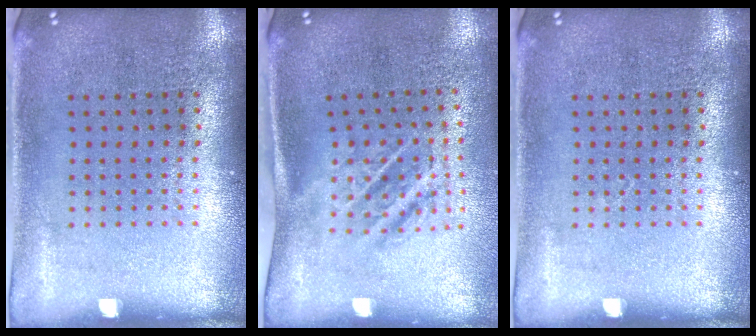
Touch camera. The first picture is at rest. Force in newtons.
{"total": 1.8, "press": 1.2, "slide": 1.4}
{"total": 0.0}